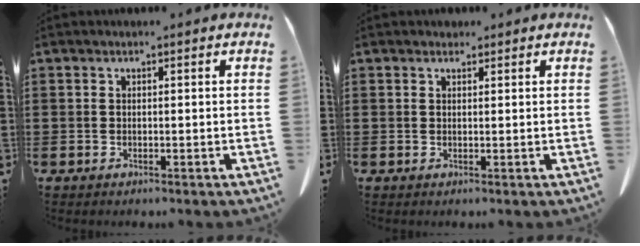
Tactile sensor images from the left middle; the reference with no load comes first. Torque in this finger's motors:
{"motor_torque": [0.22, 0.03, 0.01, 0.01]}